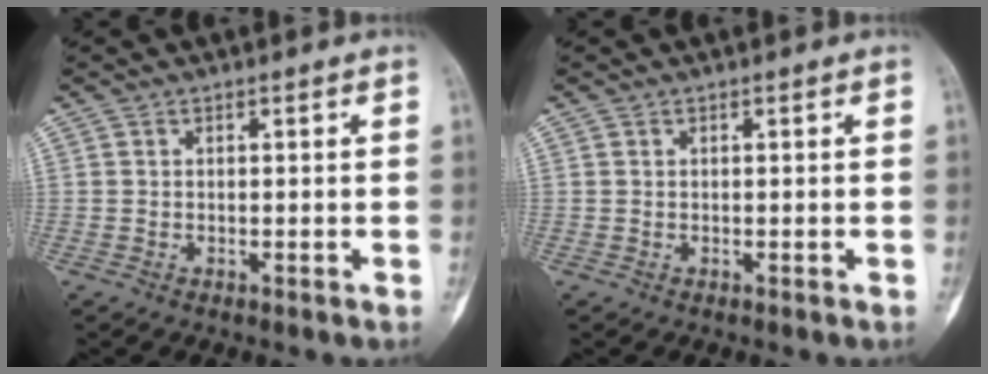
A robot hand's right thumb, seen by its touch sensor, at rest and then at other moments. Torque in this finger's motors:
{"motor_torque": [0.23, -0.02, -0.09, 0.06, 0.02]}